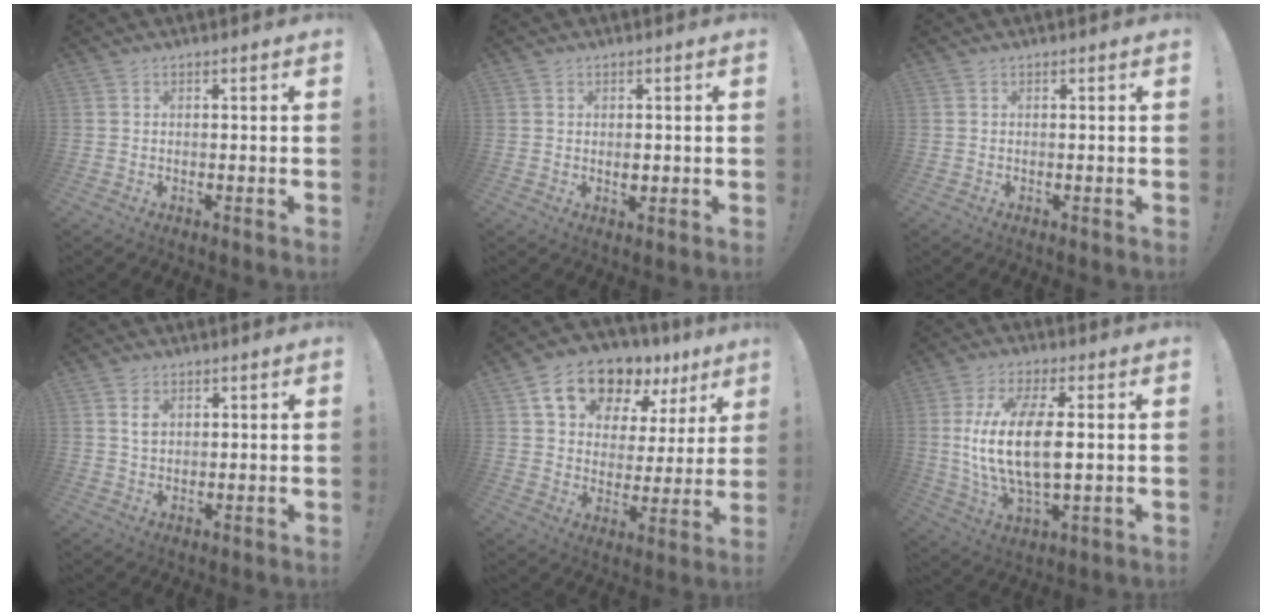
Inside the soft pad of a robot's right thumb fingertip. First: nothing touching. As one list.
[{"total": 2.0, "force": [-0.2, 1.5, 1.2], "torque": [-0.006, -0.004, -0.006]}, {"total": 0.0}, {"total": 3.5, "force": [1.5, 2.4, 2.0], "torque": [-0.020, -0.004, 0.023]}, {"total": 15.4, "force": [10.9, 8.4, 6.8], "torque": [-0.110, -0.076, 0.197]}, {"total": 17.5, "force": [1.1, 7.6, 15.7], "torque": [-0.304, -0.009, 0.014]}]